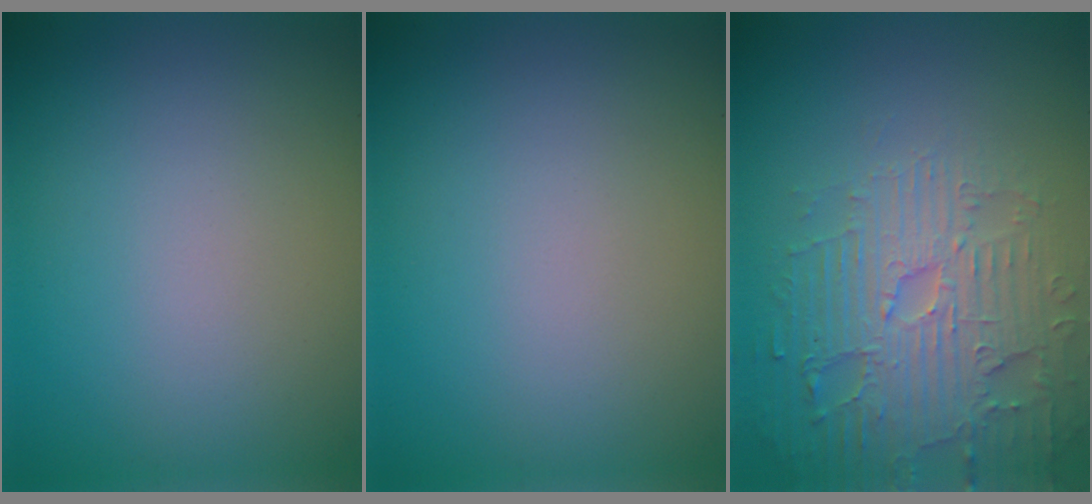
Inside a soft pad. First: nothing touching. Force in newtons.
{"total": 0.0}
{"total": 4.8, "press": 4.7, "slide": 0.6}